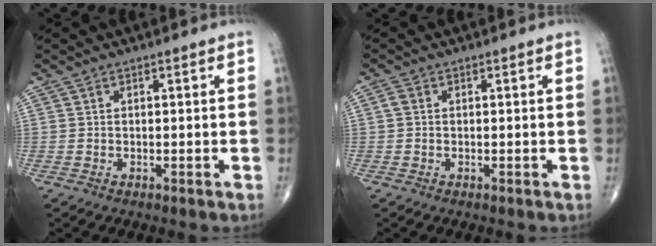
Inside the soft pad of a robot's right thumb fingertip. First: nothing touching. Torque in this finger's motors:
{"motor_torque": [-0.23, 0.14, 0.11, 0.01, 0.00]}